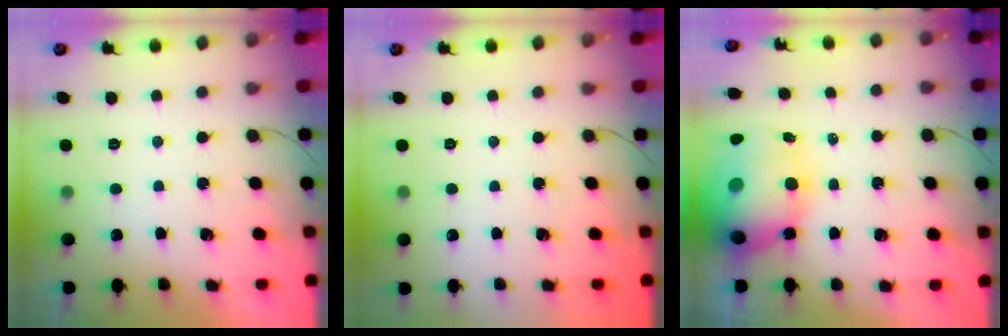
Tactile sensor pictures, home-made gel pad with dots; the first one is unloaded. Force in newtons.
{"total": 0.0}
{"total": 17.1, "press": 16.6, "slide": 4.3}